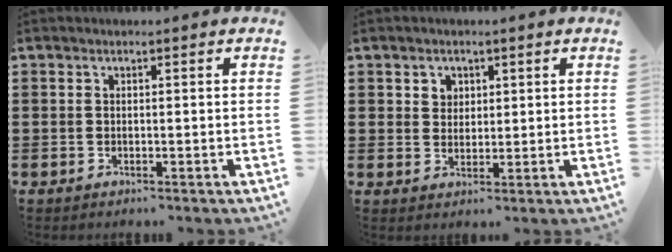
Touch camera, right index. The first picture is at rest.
{"total": 2.4, "force": [1.2, 2.0, 0.3], "torque": [-0.015, 0.011, 0.021]}